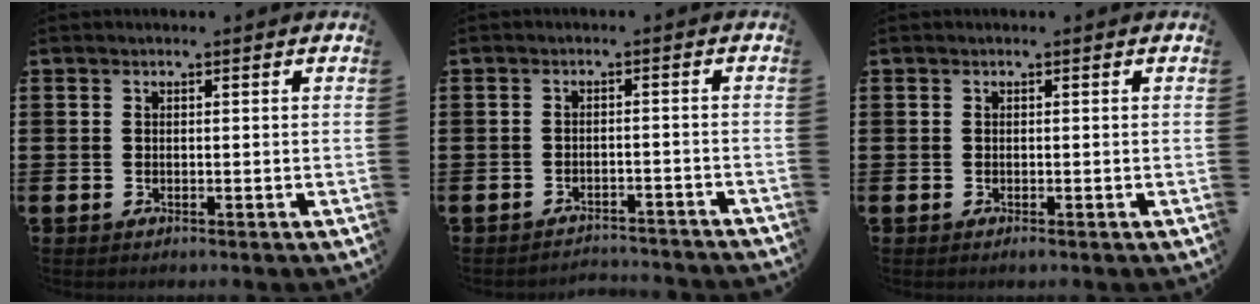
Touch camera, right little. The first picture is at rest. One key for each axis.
{"total": 2.0, "fx": -2.0, "fy": -0.1, "fz": -0.2, "tx": -0.002, "ty": 0.005, "tz": -0.044}
{"total": 0.0}